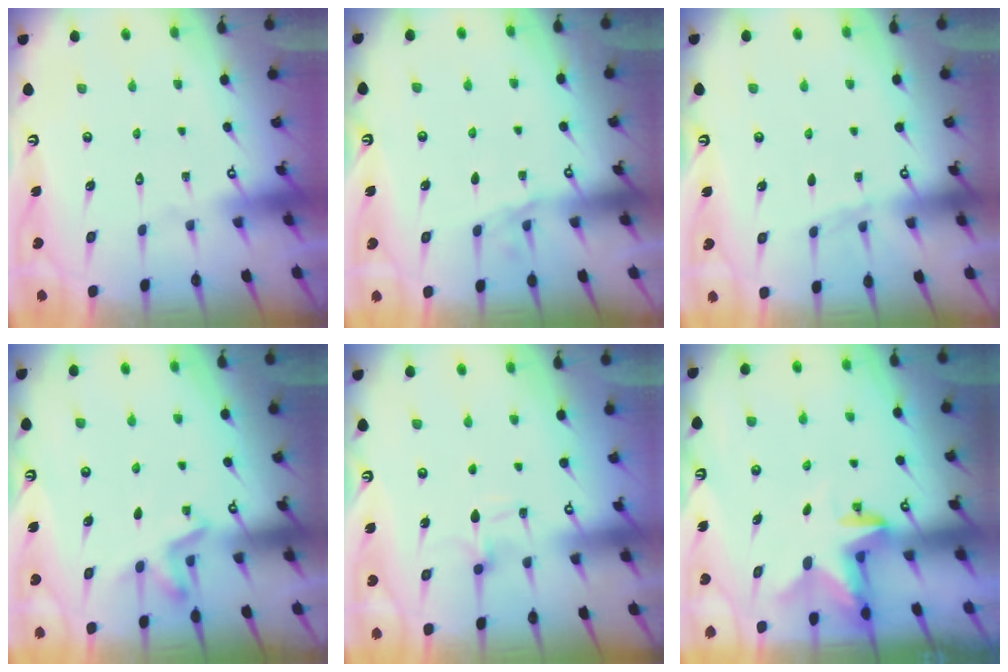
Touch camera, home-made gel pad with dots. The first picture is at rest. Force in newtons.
{"total": 2.6, "press": 2.6, "slide": 0.4}
{"total": 2.1, "press": 2.0, "slide": 0.3}
{"total": 5.2, "press": 4.9, "slide": 1.8}
{"total": 5.5, "press": 5.4, "slide": 0.9}
{"total": 2.8, "press": 2.7, "slide": 0.5}